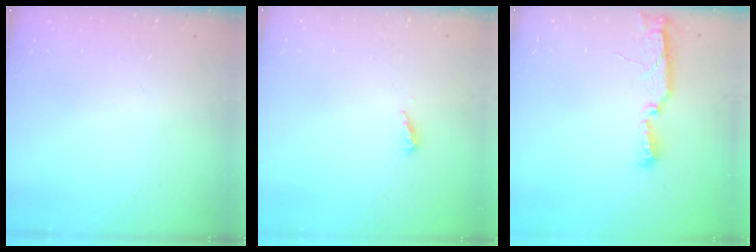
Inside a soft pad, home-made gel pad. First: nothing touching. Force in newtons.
{"total": 3.1, "press": 3.1, "slide": 0.2}
{"total": 9.5, "press": 8.0, "slide": 5.2}